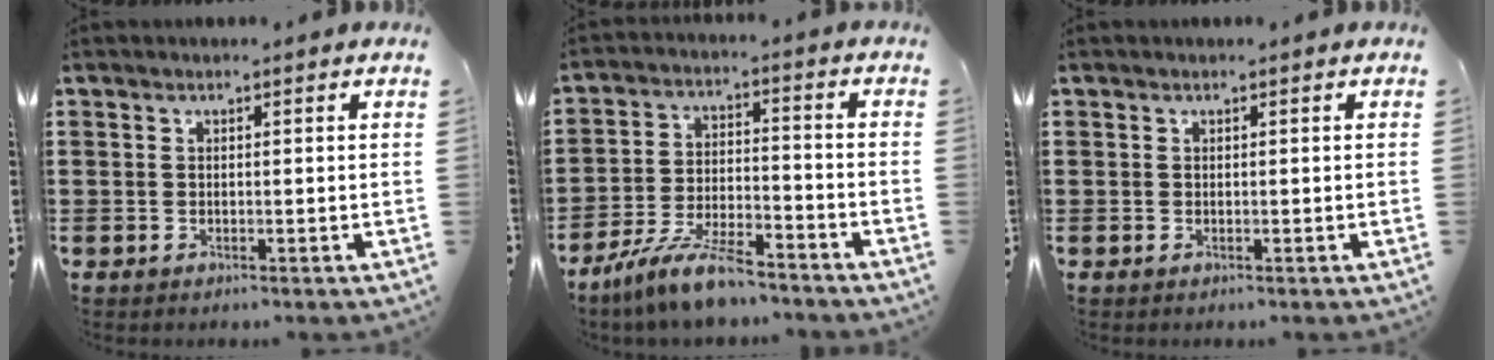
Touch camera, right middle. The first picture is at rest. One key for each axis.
{"total": 8.7, "fx": -7.4, "fy": 1.2, "fz": 4.3, "tx": -0.094, "ty": 0.005, "tz": -0.145}
{"total": 0.0}